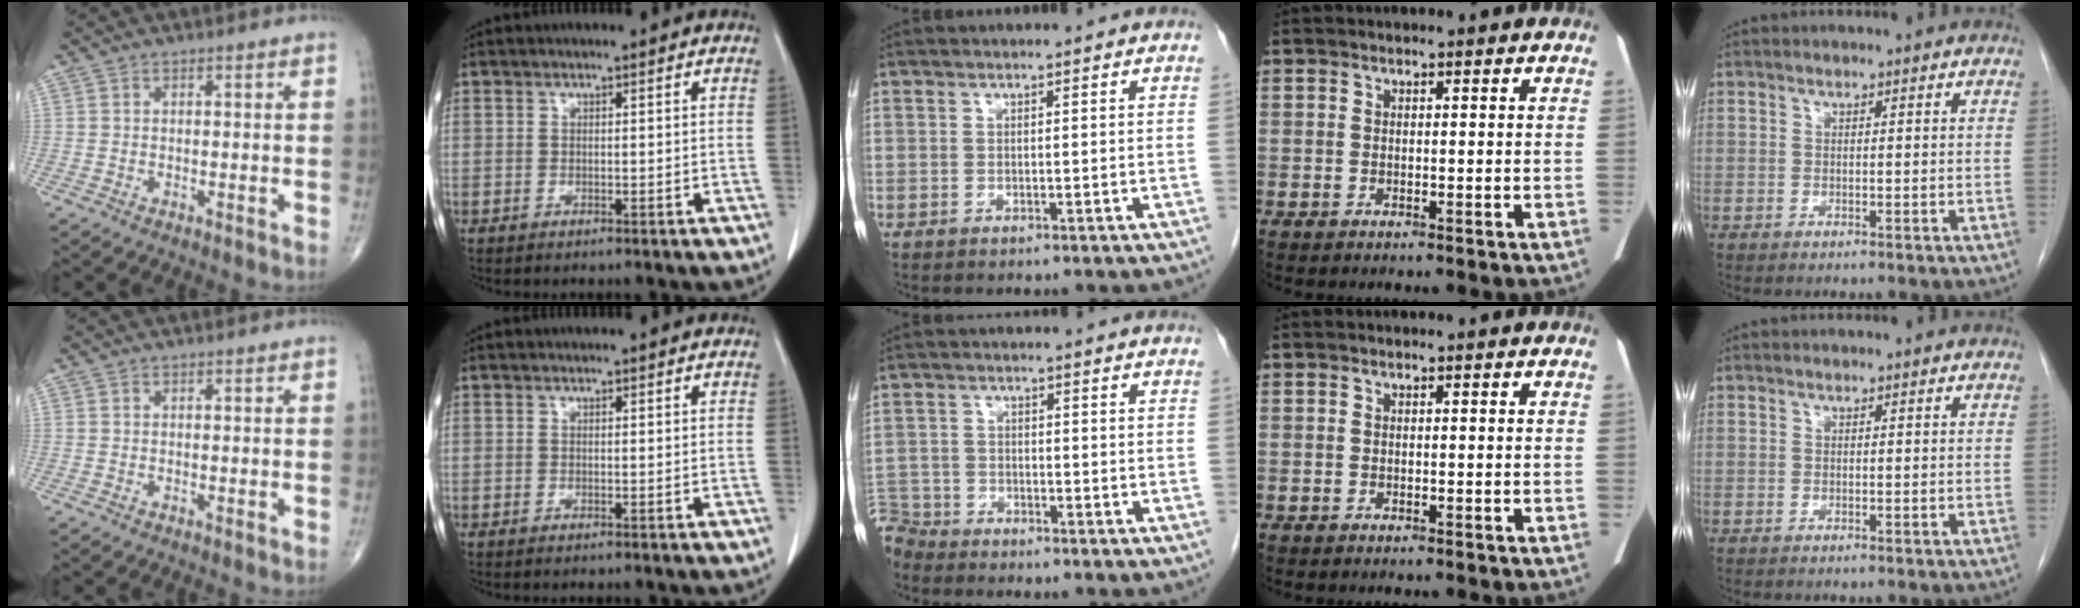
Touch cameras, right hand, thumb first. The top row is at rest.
{"middle": {"total": 5.6, "force": [-5.3, 1.7, -0.4], "torque": [0.011, -0.005, -0.105]}}